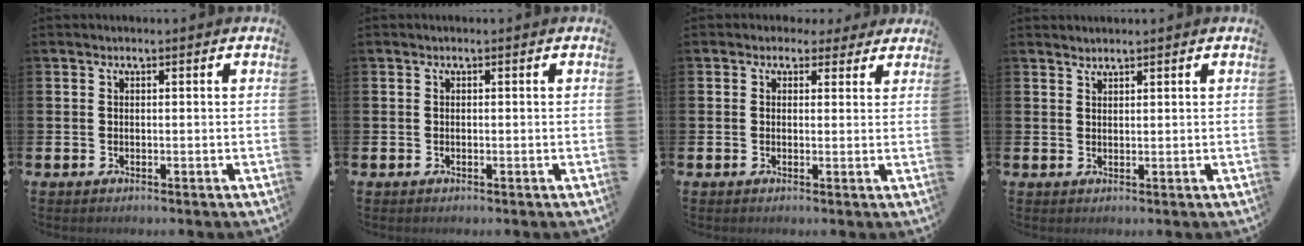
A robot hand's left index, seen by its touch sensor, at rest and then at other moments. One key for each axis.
{"total": 0.0}
{"total": 2.3, "fx": 1.7, "fy": 1.6, "fz": 0.2, "tx": -0.003, "ty": -0.001, "tz": 0.026}
{"total": 1.3, "fx": 1.3, "fy": 0.2, "fz": 0.0, "tx": -0.001, "ty": 0.002, "tz": 0.025}